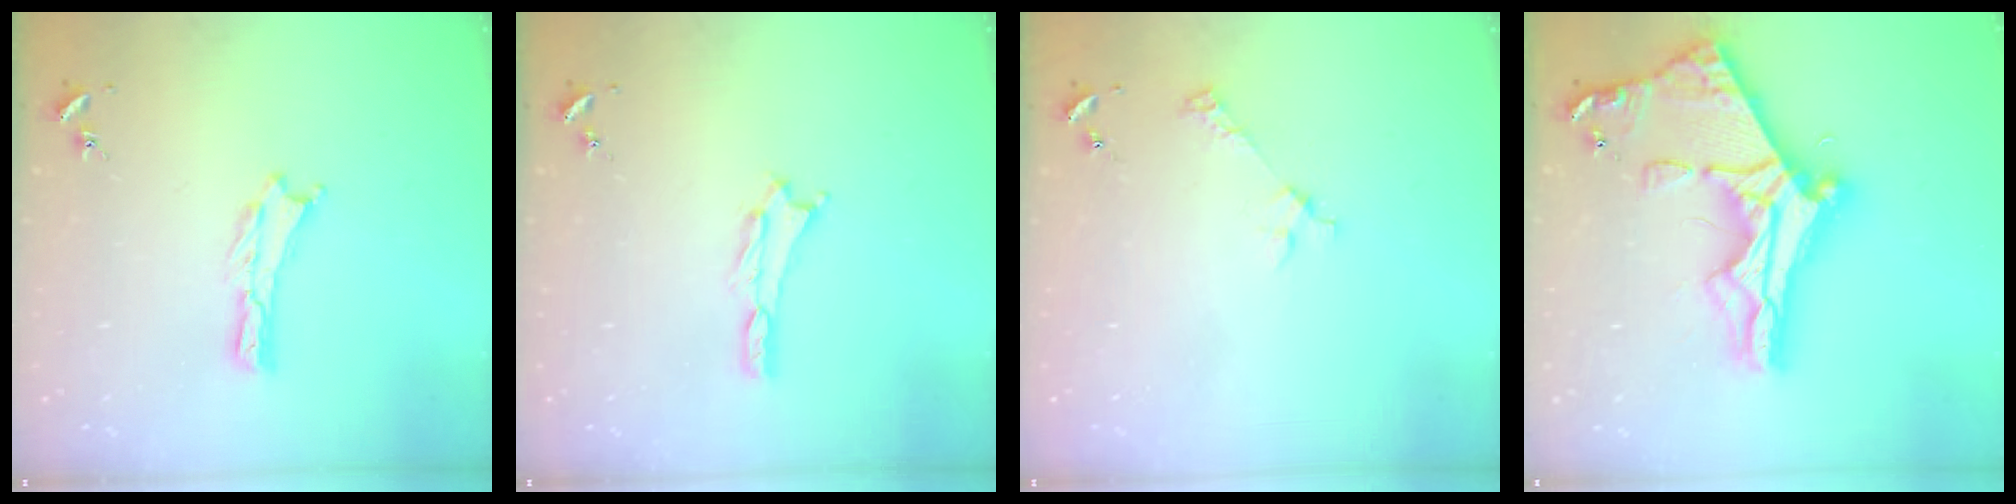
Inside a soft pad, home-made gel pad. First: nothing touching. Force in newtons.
{"total": 0.7, "press": 0.7, "slide": 0.3}
{"total": 2.6, "press": 2.6, "slide": 0.3}
{"total": 12.1, "press": 12.0, "slide": 1.4}